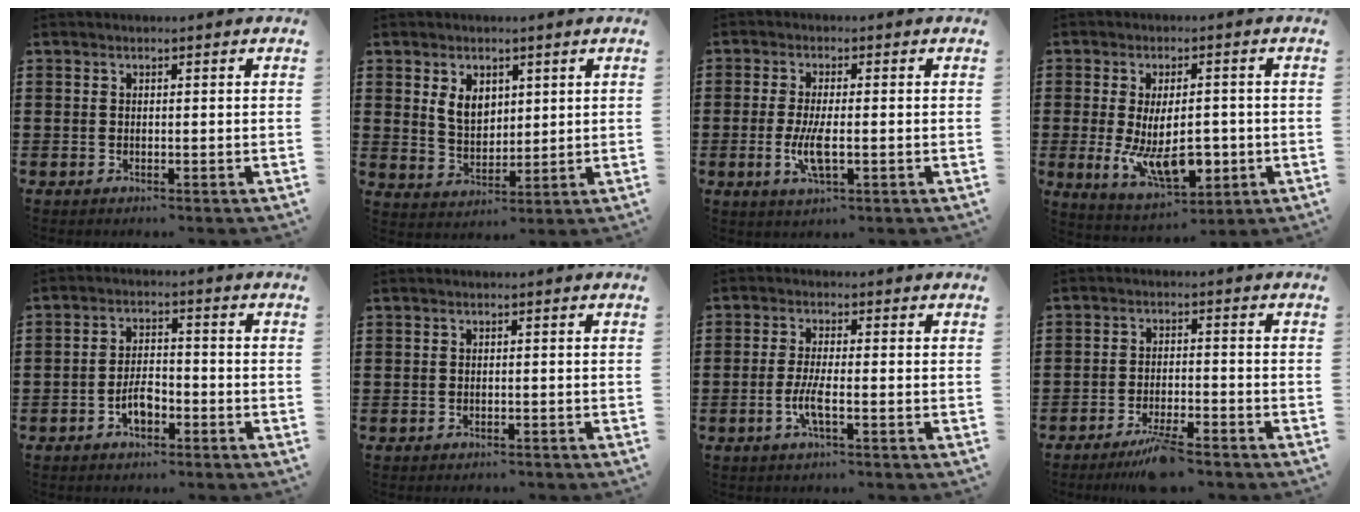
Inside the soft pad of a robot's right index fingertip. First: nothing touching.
{"total": 5.1, "force": [2.0, 3.6, 3.1], "torque": [-0.065, 0.008, 0.034]}
{"total": 5.3, "force": [-1.2, 1.5, 4.9], "torque": [-0.112, -0.009, -0.029]}
{"total": 11.2, "force": [-1.4, 5.8, 9.5], "torque": [-0.171, -0.010, -0.024]}
{"total": 4.1, "force": [-2.1, 1.8, 3.0], "torque": [-0.066, 0.000, -0.043]}
{"total": 0.6, "force": [-0.6, 0.2, 0.1], "torque": [-0.003, -0.001, -0.012]}
{"total": 4.0, "force": [-1.5, 0.5, 3.6], "torque": [-0.083, -0.009, -0.034]}
{"total": 4.9, "force": [-4.0, 0.6, 2.8], "torque": [-0.050, -0.002, -0.074]}